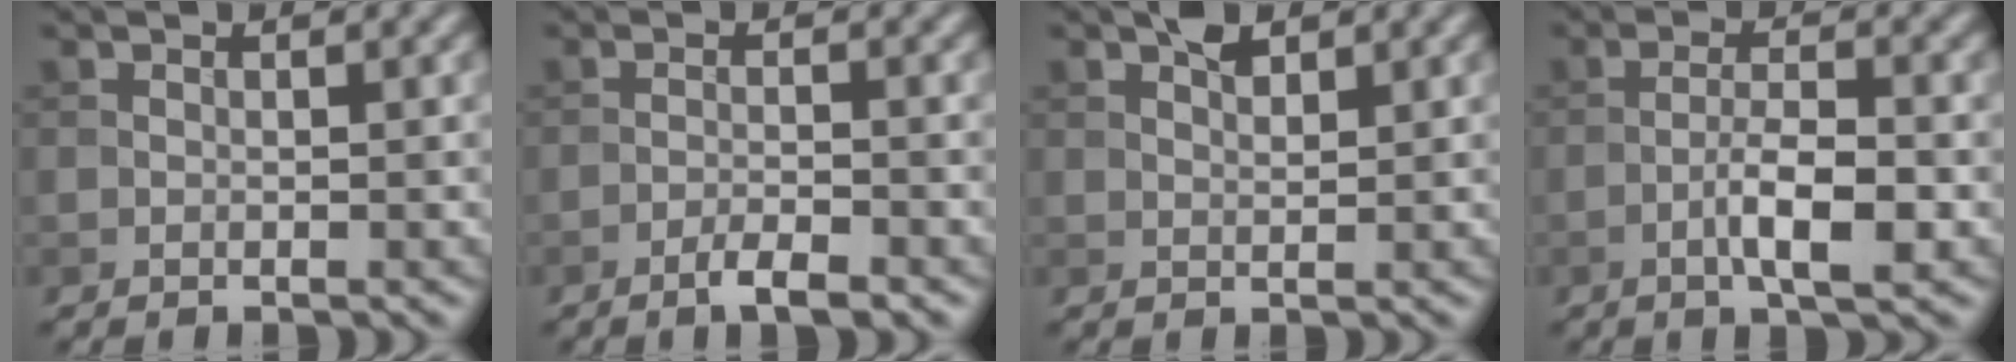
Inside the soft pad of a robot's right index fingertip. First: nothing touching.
{"total": 2.5, "force": [-1.6, 0.3, 1.8], "torque": [-0.032, 0.004, -0.033]}
{"total": 1.8, "force": [1.3, 0.7, 1.1], "torque": [-0.020, 0.003, 0.022]}
{"total": 4.6, "force": [-1.7, 1.0, 4.1], "torque": [-0.073, 0.004, -0.031]}